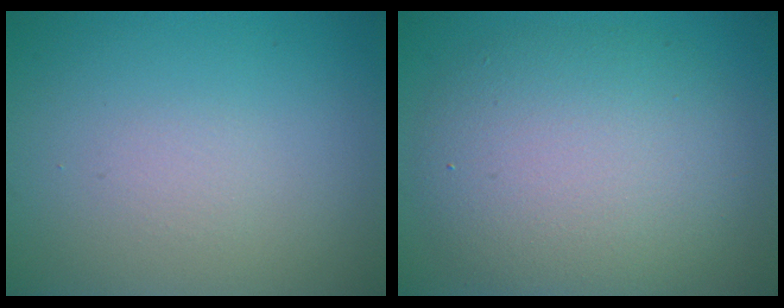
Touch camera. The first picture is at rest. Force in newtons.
{"total": 7.8, "press": 7.8, "slide": 0.3}